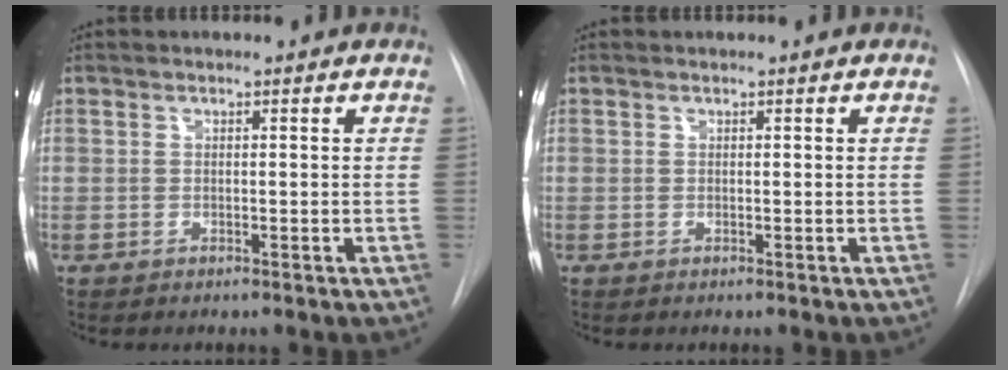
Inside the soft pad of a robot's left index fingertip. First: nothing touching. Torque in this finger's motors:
{"motor_torque": [0.00, 0.00, 0.00, 0.00]}